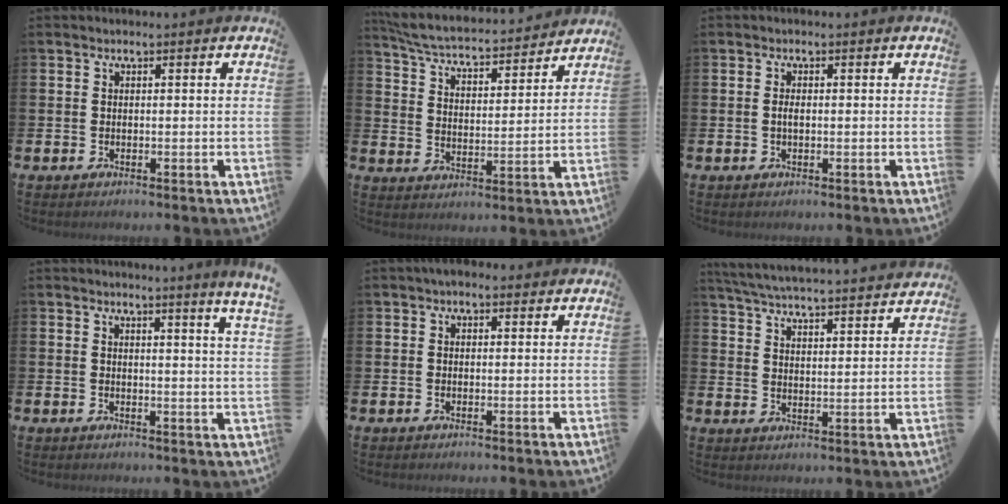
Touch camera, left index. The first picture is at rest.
{"total": 5.7, "force": [5.5, 0.8, 1.3], "torque": [-0.052, -0.048, 0.092]}
{"total": 1.2, "force": [-0.1, 0.5, 1.1], "torque": [-0.024, 0.005, -0.002]}
{"total": 2.6, "force": [2.4, -0.9, 0.6], "torque": [0.001, -0.024, 0.039]}
{"total": 1.4, "force": [1.0, 0.8, 0.4], "torque": [0.003, 0.005, 0.015]}
{"total": 5.8, "force": [5.7, 0.0, 1.1], "torque": [-0.044, -0.045, 0.099]}